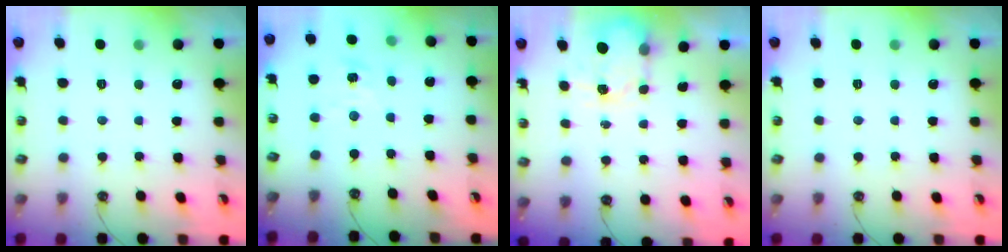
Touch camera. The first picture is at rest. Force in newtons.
{"total": 2.5, "press": 2.5, "slide": 0.2}
{"total": 3.8, "press": 3.7, "slide": 0.5}
{"total": 0.0}